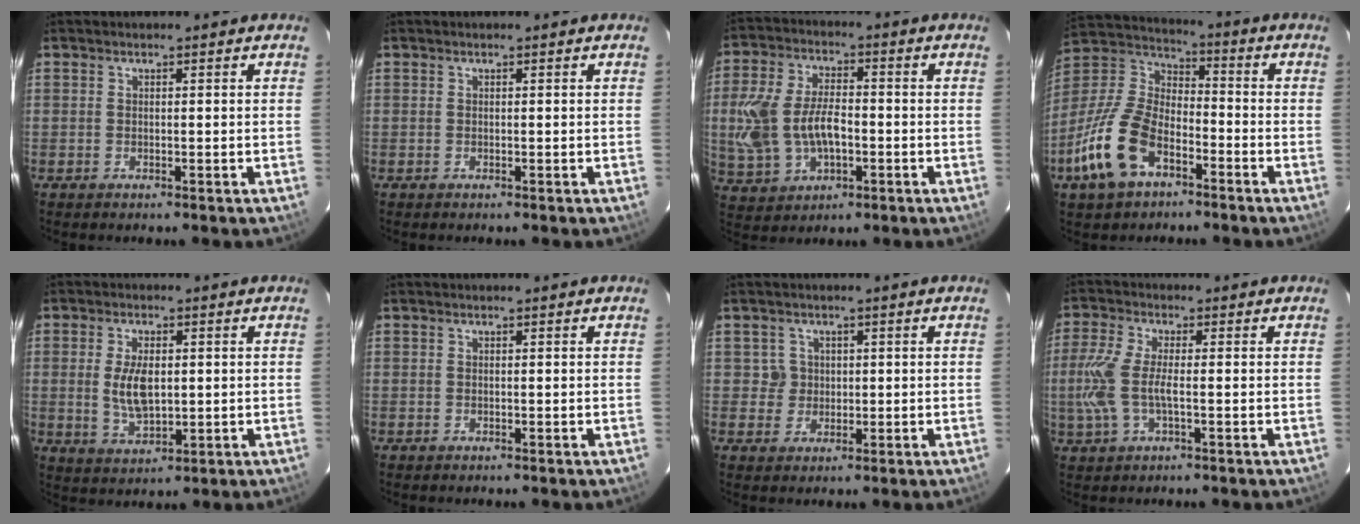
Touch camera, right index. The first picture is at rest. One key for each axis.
{"total": 0.0}
{"total": 13.8, "fx": -1.9, "fy": 8.5, "fz": 10.7, "tx": -0.240, "ty": 0.008, "tz": -0.023}
{"total": 17.1, "fx": -8.7, "fy": 9.3, "fz": 11.4, "tx": -0.253, "ty": -0.001, "tz": -0.167}
{"total": 7.3, "fx": 0.4, "fy": 3.8, "fz": 6.2, "tx": -0.121, "ty": -0.004, "tz": 0.013}
{"total": 0.0}
{"total": 3.0, "fx": 0.5, "fy": 3.0, "fz": 0.0, "tx": 0.009, "ty": 0.015, "tz": 0.007}
{"total": 8.2, "fx": -1.1, "fy": 2.6, "fz": 7.6, "tx": -0.172, "ty": -0.002, "tz": -0.021}